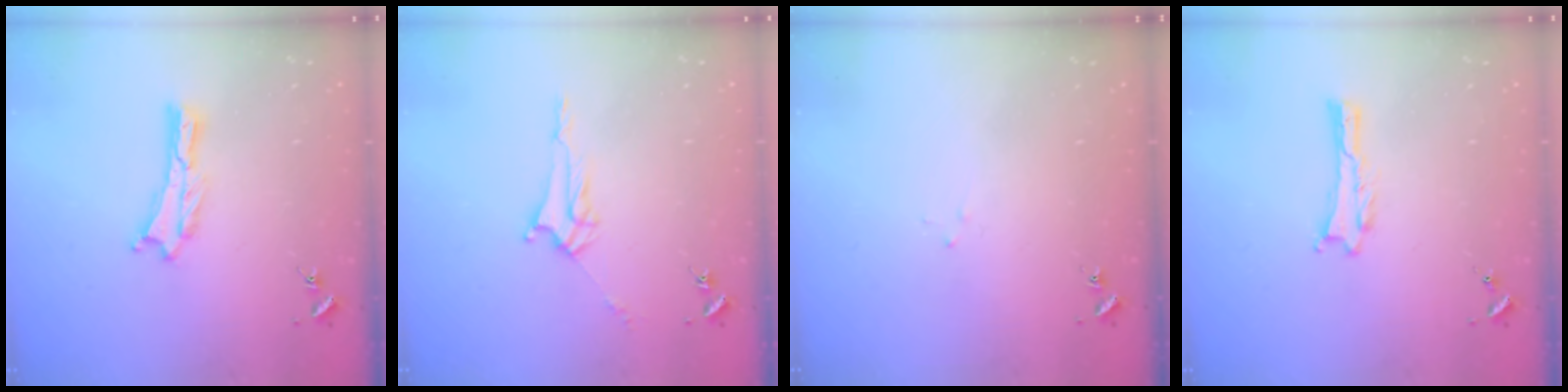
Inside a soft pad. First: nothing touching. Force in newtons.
{"total": 3.0, "press": 3.0, "slide": 0.3}
{"total": 1.8, "press": 1.8, "slide": 0.1}
{"total": 0.0}